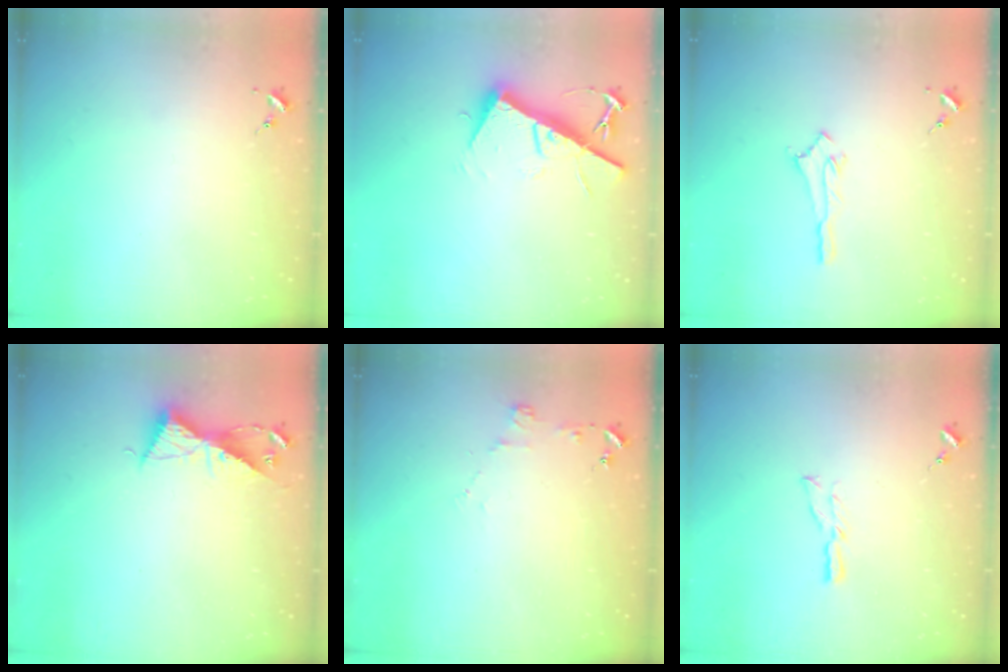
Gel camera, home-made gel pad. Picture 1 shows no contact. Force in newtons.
{"total": 14.3, "press": 14.3, "slide": 0.4}
{"total": 2.8, "press": 2.8, "slide": 0.3}
{"total": 8.8, "press": 8.7, "slide": 0.5}
{"total": 4.0, "press": 3.9, "slide": 0.5}
{"total": 6.2, "press": 6.2, "slide": 0.5}